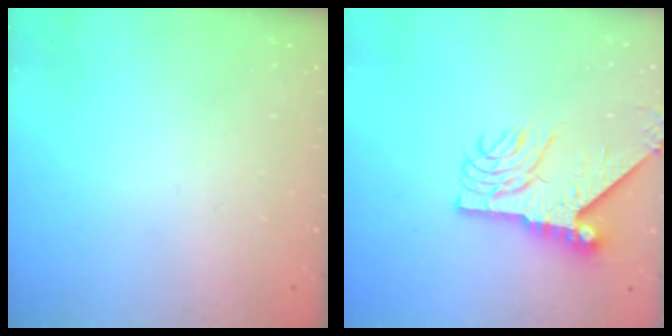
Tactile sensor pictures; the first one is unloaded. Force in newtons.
{"total": 11.1, "press": 11.1, "slide": 1.3}